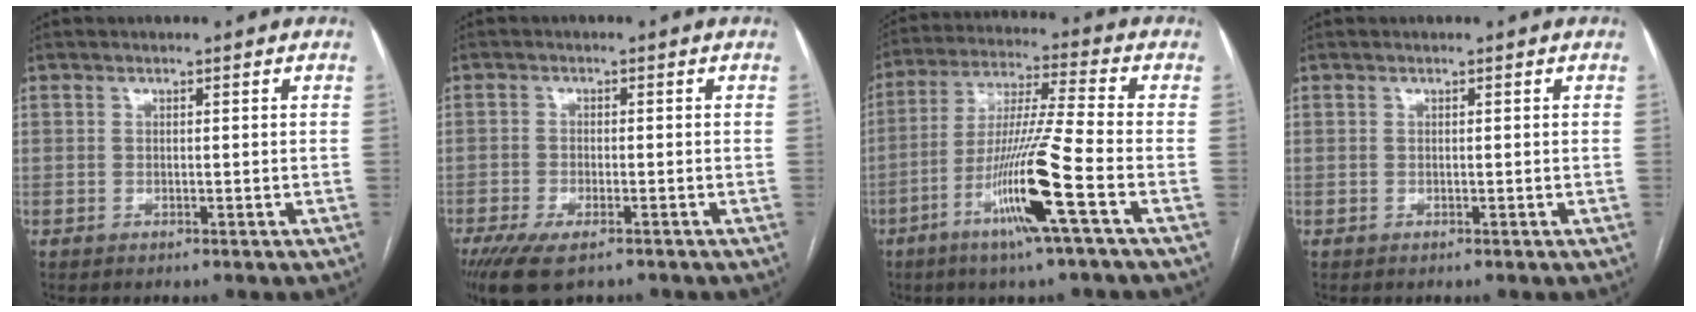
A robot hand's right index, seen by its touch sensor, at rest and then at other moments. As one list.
[{"total": 8.2, "force": [-5.7, 2.7, 5.3], "torque": [-0.093, -0.018, -0.094]}, {"total": 13.8, "force": [-5.8, -1.5, 12.5], "torque": [-0.245, -0.016, -0.113]}, {"total": 0.0}]